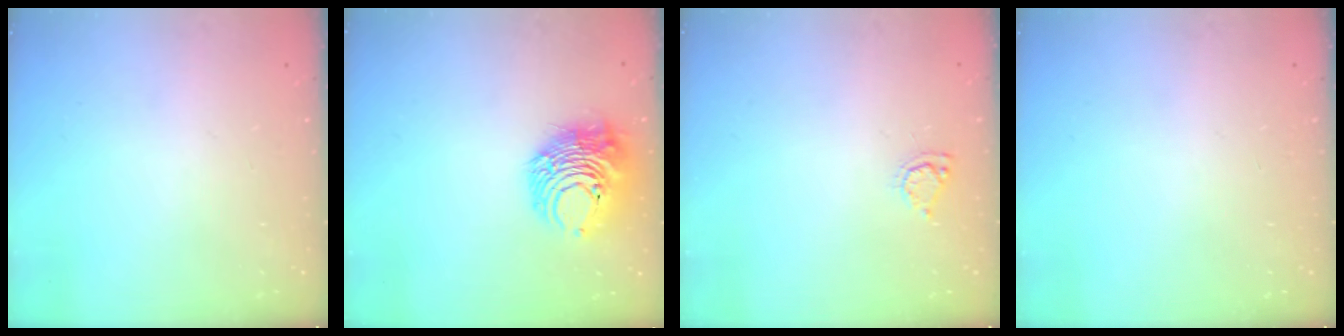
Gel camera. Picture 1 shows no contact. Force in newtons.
{"total": 11.4, "press": 11.3, "slide": 0.6}
{"total": 5.0, "press": 5.0, "slide": 0.5}
{"total": 0.0}